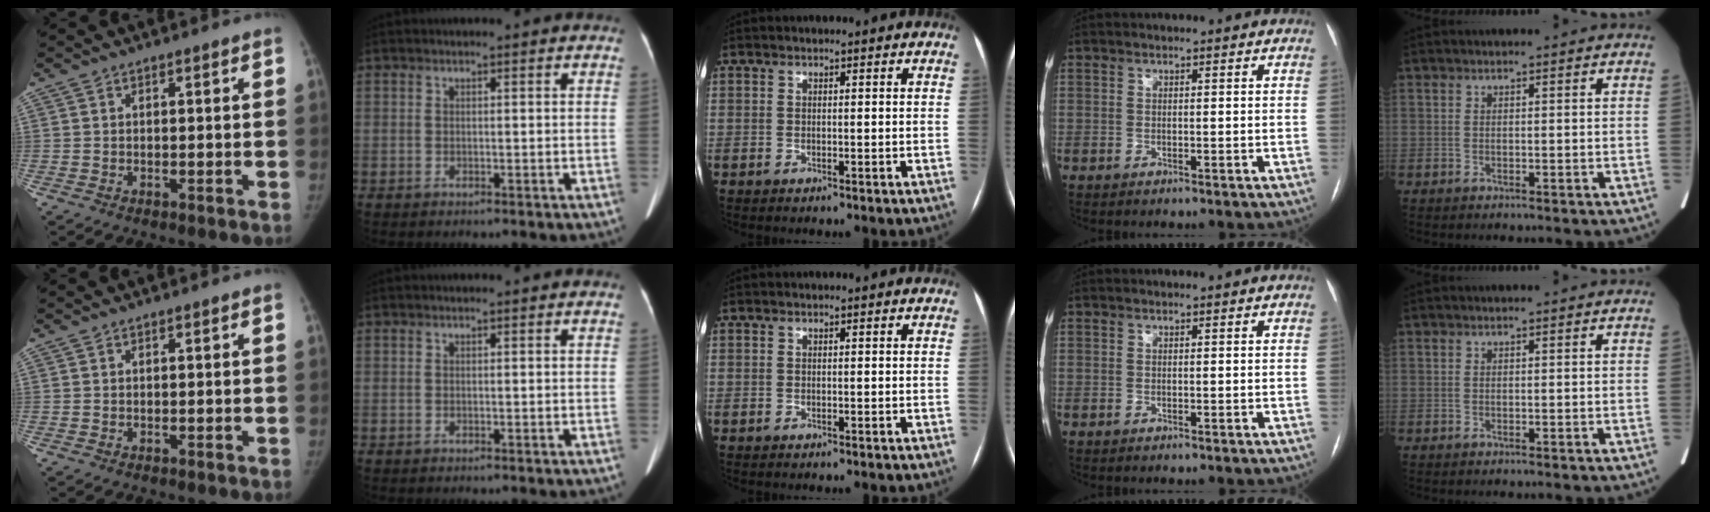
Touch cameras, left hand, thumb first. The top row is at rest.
{}